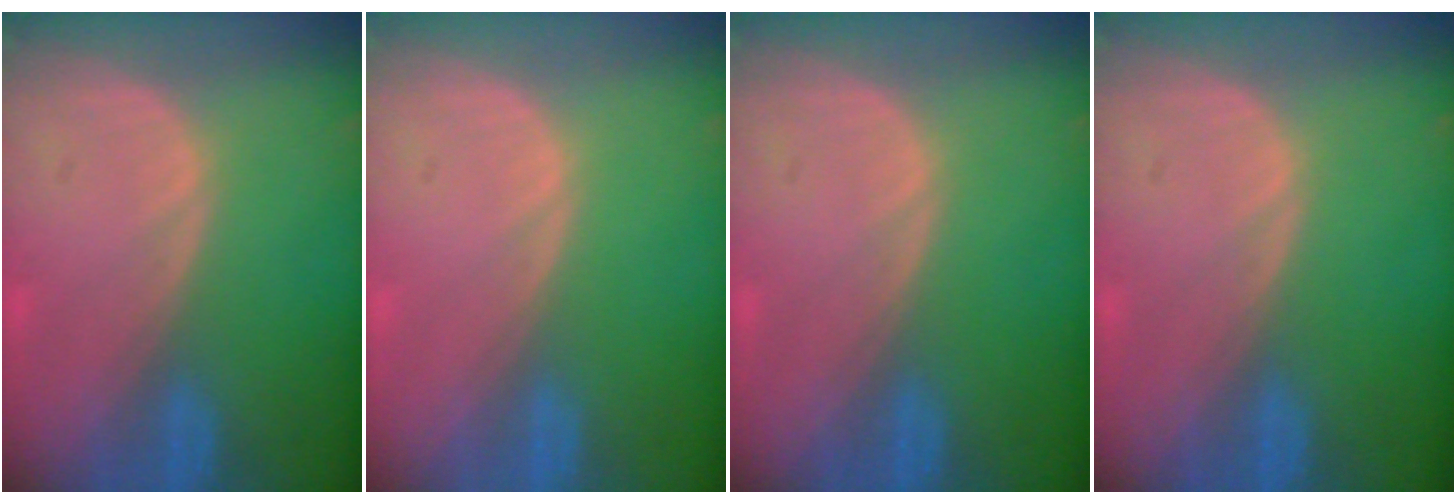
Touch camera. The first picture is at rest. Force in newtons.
{"total": 0.0}
{"total": 0.0}
{"total": 0.0}